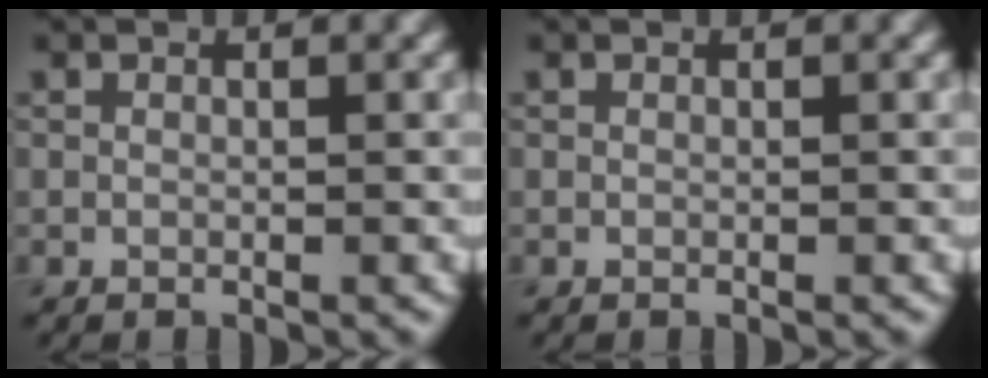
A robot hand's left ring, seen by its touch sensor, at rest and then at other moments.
{"total": 0.0}